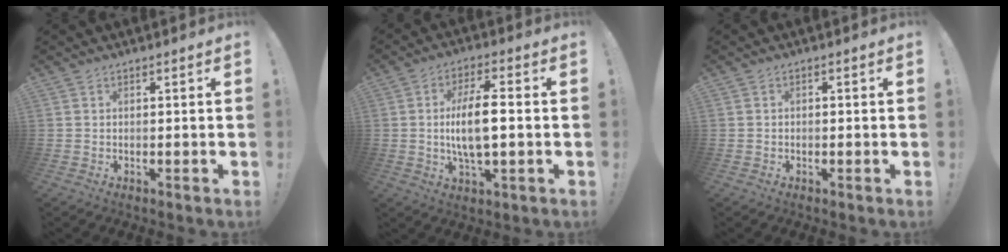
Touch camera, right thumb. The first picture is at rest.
{"total": 11.5, "force": [-0.5, 3.9, 10.8], "torque": [-0.204, 0.000, -0.015]}
{"total": 0.9, "force": [-0.7, 0.5, 0.4], "torque": [-0.010, 0.004, -0.011]}